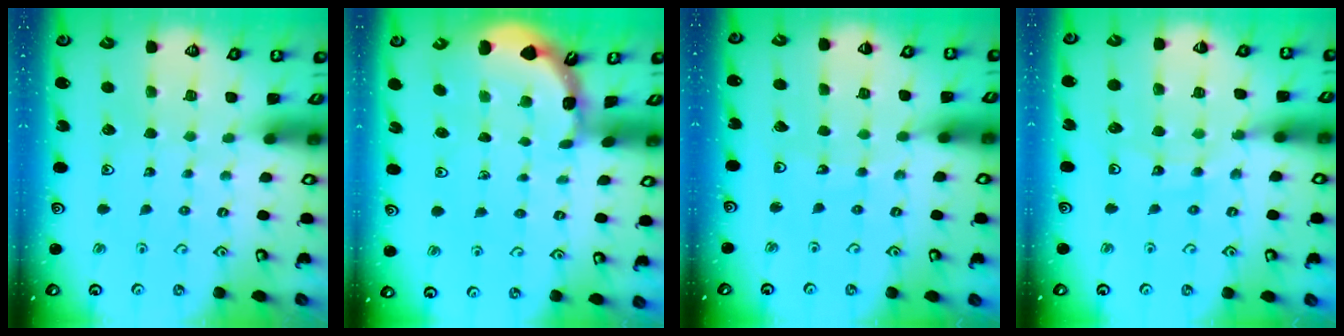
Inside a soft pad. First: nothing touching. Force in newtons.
{"total": 1.8, "press": 1.8, "slide": 0.1}
{"total": 3.1, "press": 3.1, "slide": 0.5}
{"total": 10.3, "press": 10.1, "slide": 2.3}